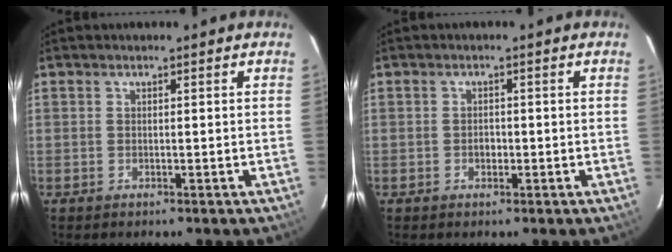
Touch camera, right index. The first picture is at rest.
{"total": 1.4, "force": [-0.5, 1.1, 0.7], "torque": [-0.012, 0.004, -0.007]}